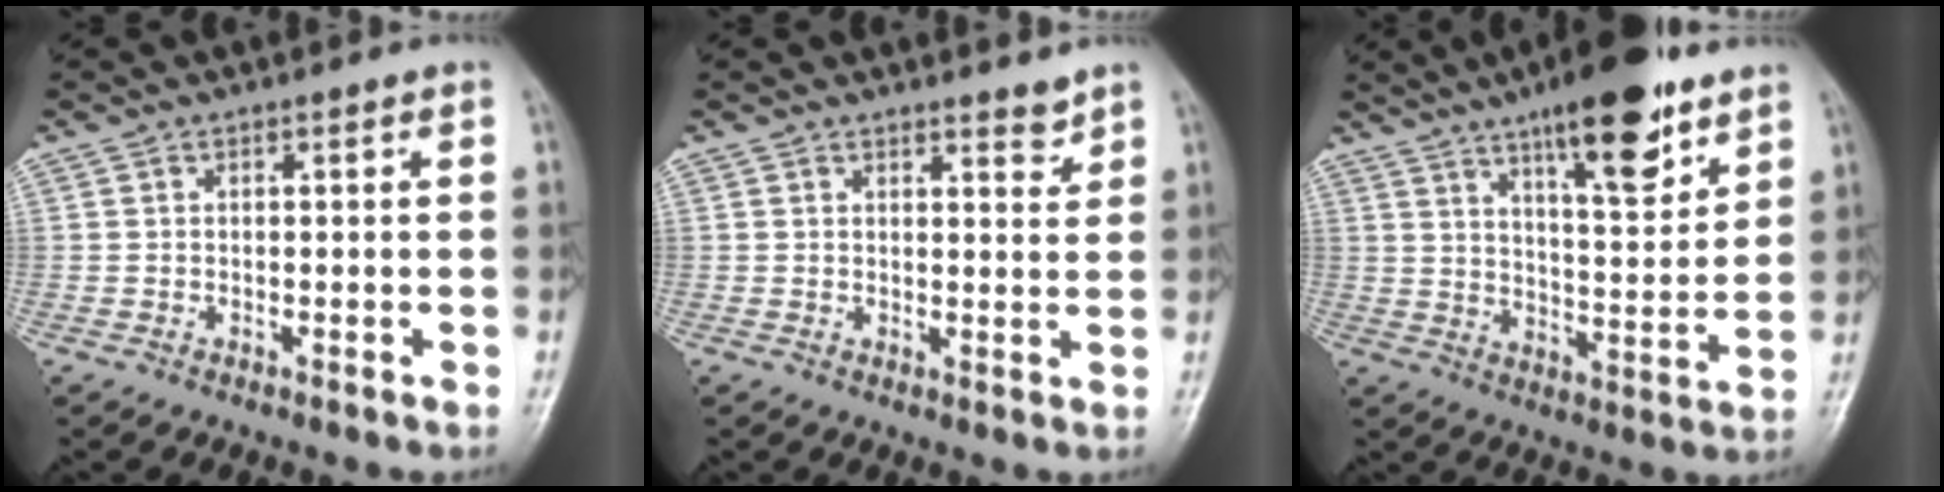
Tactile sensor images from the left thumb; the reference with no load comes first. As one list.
[{"total": 2.5, "force": [2.3, 0.6, 0.9], "torque": [-0.002, -0.020, 0.034]}, {"total": 16.2, "force": [10.1, 4.8, 11.7], "torque": [-0.147, -0.053, 0.158]}]